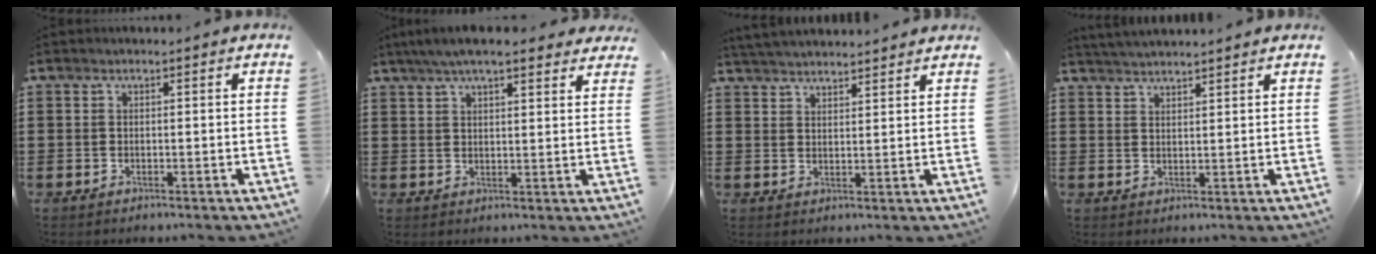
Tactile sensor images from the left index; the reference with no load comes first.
{"total": 5.8, "force": [4.8, 1.1, 3.0], "torque": [-0.070, -0.004, 0.088]}
{"total": 3.4, "force": [3.4, -0.1, 0.2], "torque": [-0.013, -0.007, 0.064]}
{"total": 2.7, "force": [2.7, -0.3, 0.2], "torque": [-0.010, -0.003, 0.051]}